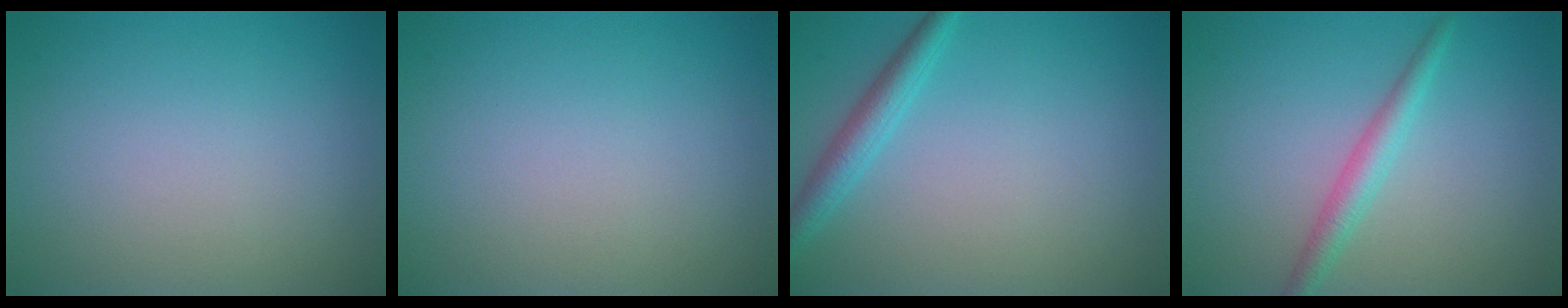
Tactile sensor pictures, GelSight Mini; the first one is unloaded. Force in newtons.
{"total": 0.0}
{"total": 2.5, "press": 2.5, "slide": 0.1}
{"total": 2.3, "press": 2.3, "slide": 0.0}